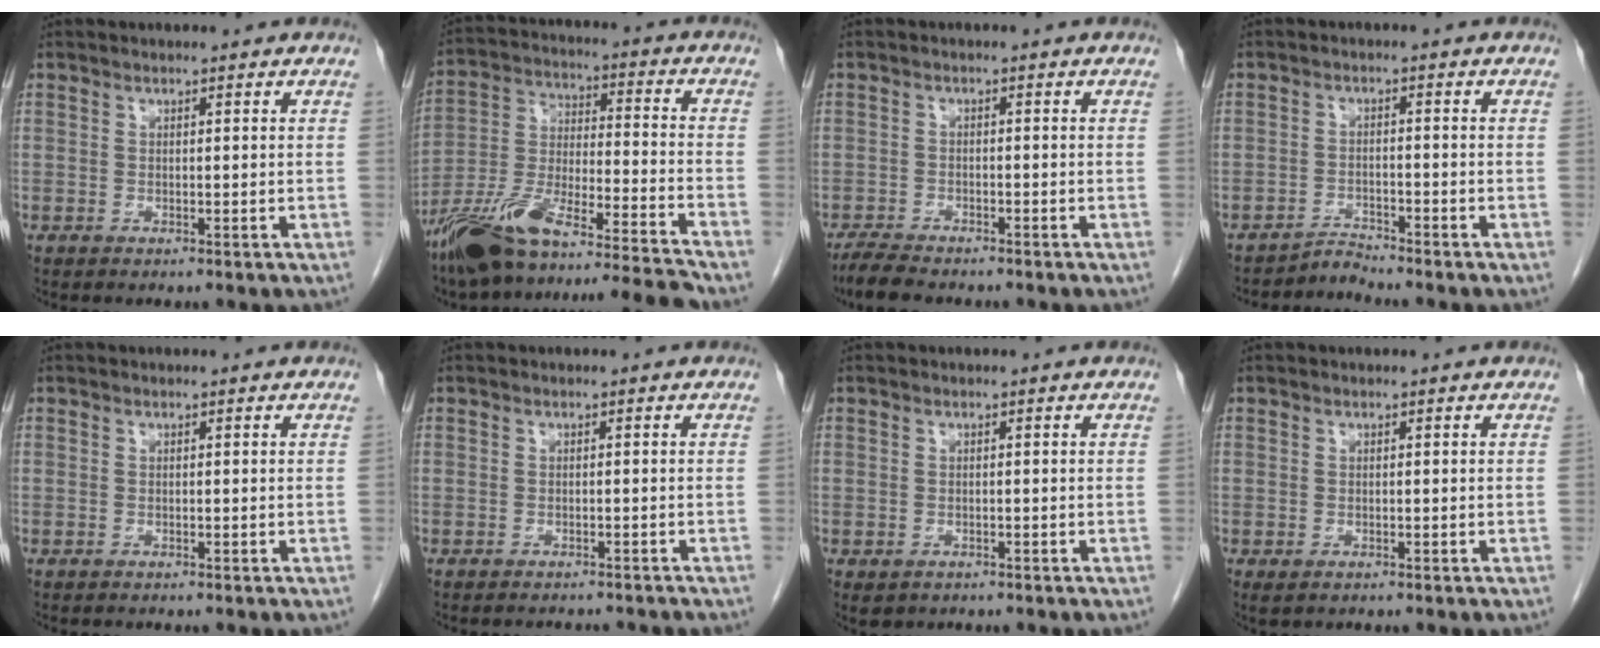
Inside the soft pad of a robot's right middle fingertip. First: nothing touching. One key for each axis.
{"total": 20.3, "fx": -17.4, "fy": -0.6, "fz": 10.4, "tx": -0.198, "ty": -0.007, "tz": -0.308}
{"total": 5.4, "fx": -4.7, "fy": 1.0, "fz": 2.4, "tx": -0.045, "ty": -0.015, "tz": -0.078}
{"total": 2.5, "fx": -2.2, "fy": -0.6, "fz": -0.9, "tx": 0.023, "ty": -0.009, "tz": -0.038}
{"total": 0.0}
{"total": 4.2, "fx": -4.0, "fy": 0.9, "fz": 0.9, "tx": -0.005, "ty": -0.005, "tz": -0.044}
{"total": 1.7, "fx": -1.0, "fy": 1.2, "fz": 0.5, "tx": -0.008, "ty": 0.001, "tz": -0.008}
{"total": 1.0, "fx": -0.6, "fy": 0.6, "fz": 0.6, "tx": -0.009, "ty": -0.001, "tz": -0.003}